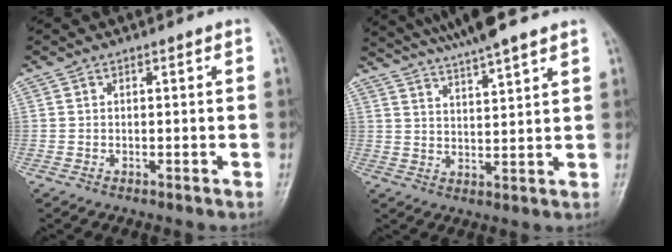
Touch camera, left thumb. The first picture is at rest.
{"total": 10.9, "force": [9.4, 0.3, 5.4], "torque": [-0.079, -0.022, 0.151]}